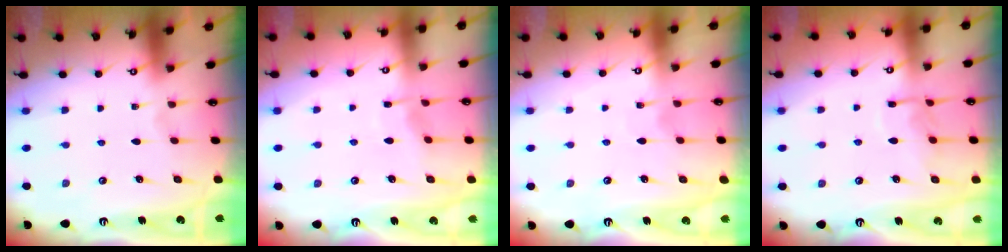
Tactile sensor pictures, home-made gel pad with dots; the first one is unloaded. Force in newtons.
{"total": 4.0, "press": 4.0, "slide": 0.6}
{"total": 5.8, "press": 5.8, "slide": 0.6}
{"total": 7.1, "press": 7.1, "slide": 0.5}